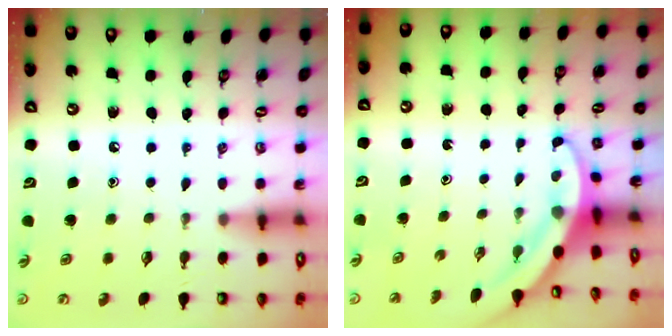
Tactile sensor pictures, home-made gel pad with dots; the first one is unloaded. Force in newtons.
{"total": 3.7, "press": 3.7, "slide": 0.1}